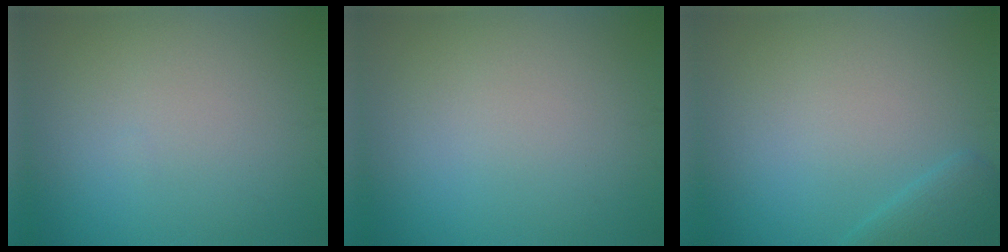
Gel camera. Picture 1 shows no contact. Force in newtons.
{"total": 0.0}
{"total": 2.0, "press": 2.0, "slide": 0.1}